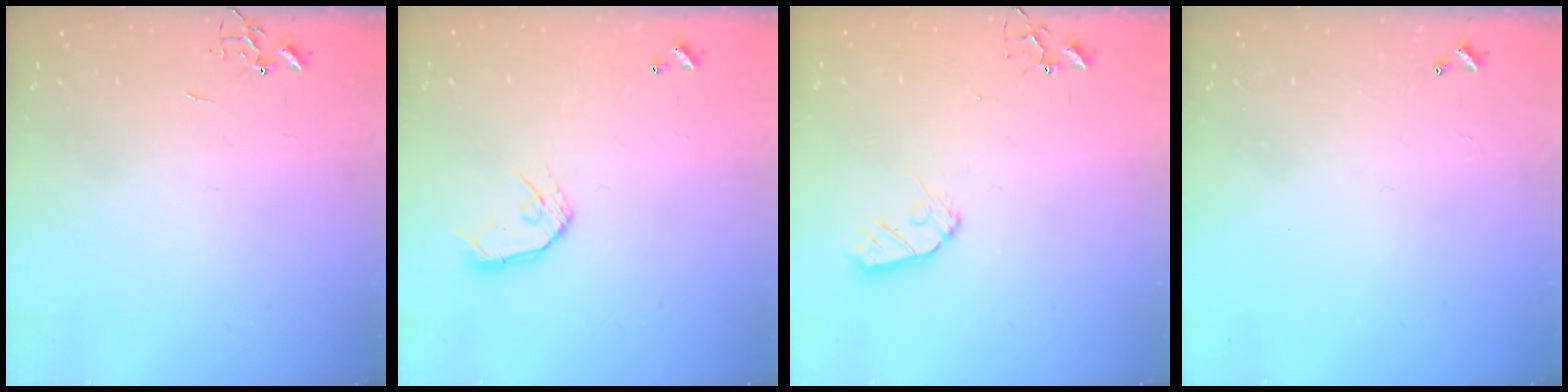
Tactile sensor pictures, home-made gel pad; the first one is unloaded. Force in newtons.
{"total": 8.8, "press": 8.8, "slide": 0.6}
{"total": 7.6, "press": 7.6, "slide": 0.5}
{"total": 0.0}